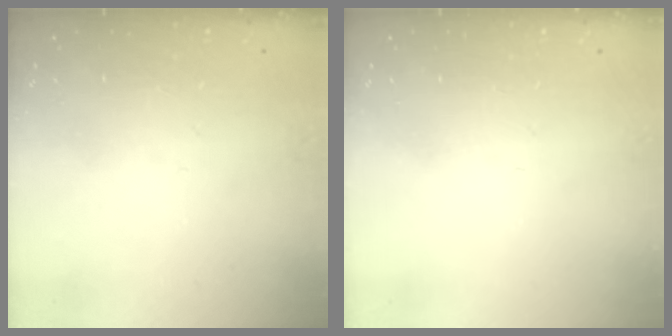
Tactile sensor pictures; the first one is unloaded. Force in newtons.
{"total": 0.0}